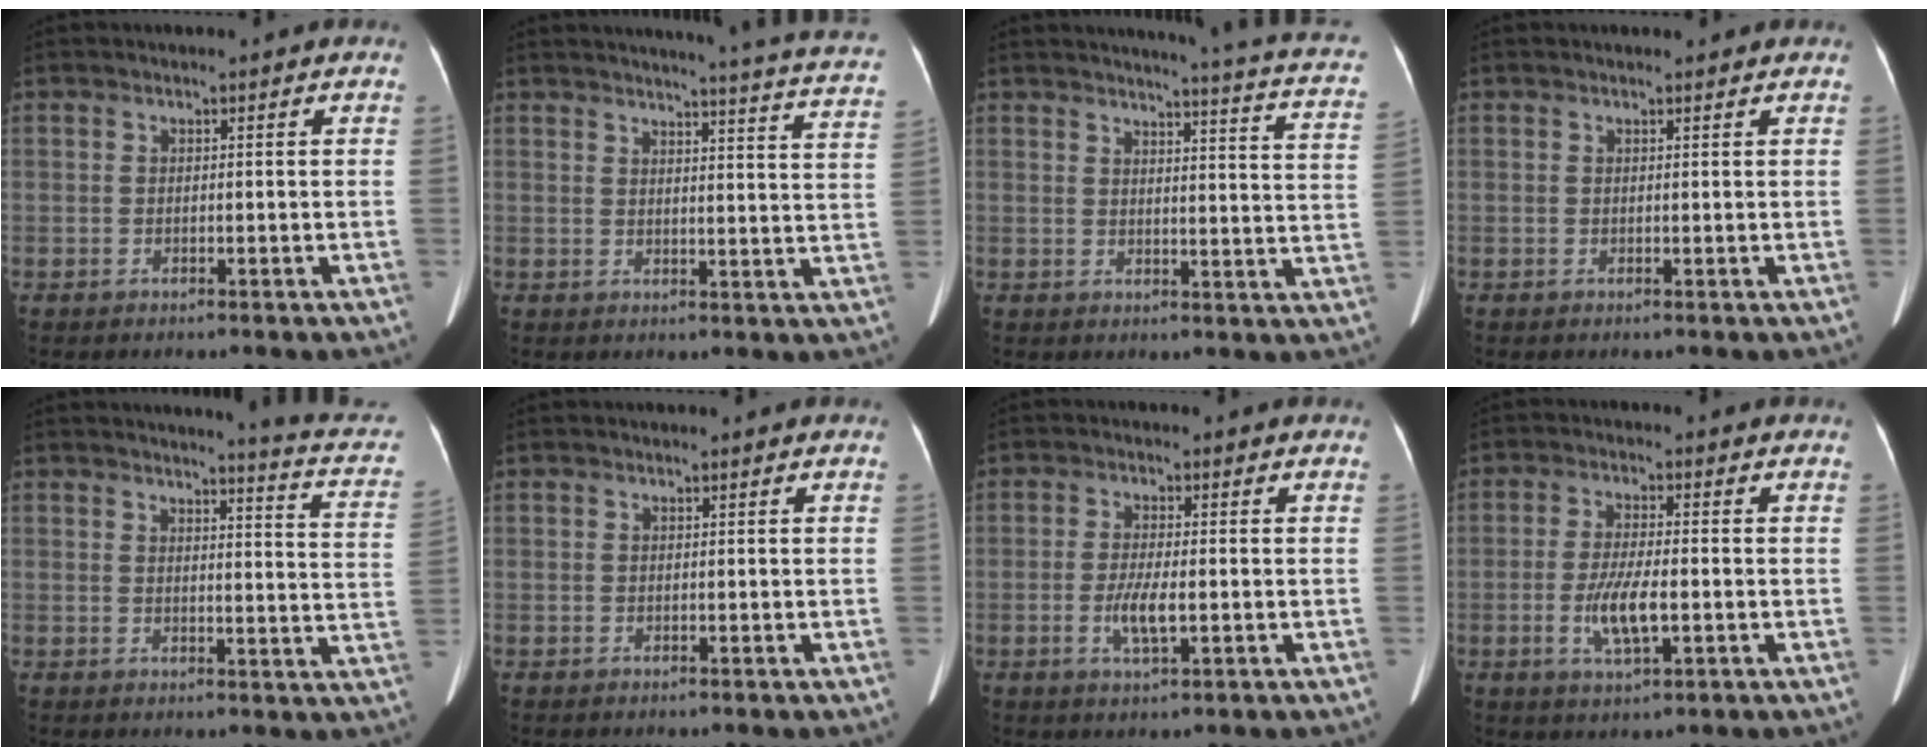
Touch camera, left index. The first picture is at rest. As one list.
[{"total": 20.2, "force": [18.7, -0.4, 7.6], "torque": [-0.096, -0.079, 0.198]}, {"total": 15.6, "force": [13.3, 0.2, 8.3], "torque": [-0.108, -0.059, 0.129]}, {"total": 1.2, "force": [1.2, 0.1, 0.3], "torque": [-0.010, 0.003, 0.017]}, {"total": 10.3, "force": [9.1, 0.0, 4.8], "torque": [-0.054, -0.051, 0.075]}, {"total": 0.0}, {"total": 4.2, "force": [-0.9, 0.8, 4.0], "torque": [-0.084, -0.006, -0.014]}, {"total": 6.1, "force": [-1.5, 1.3, 5.8], "torque": [-0.120, -0.007, -0.025]}]